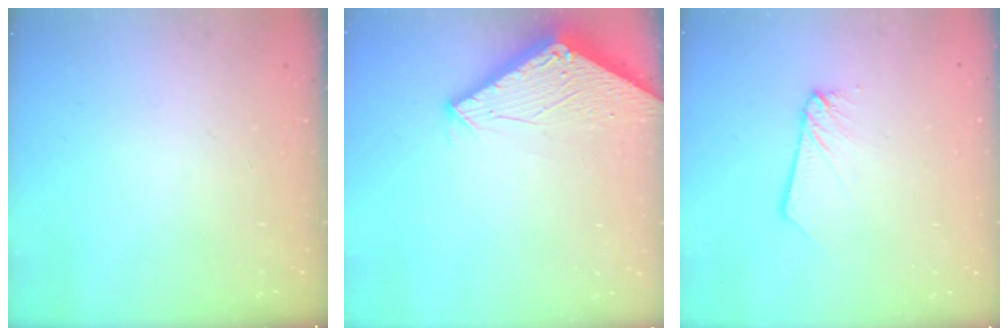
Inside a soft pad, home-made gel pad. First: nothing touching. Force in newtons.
{"total": 2.9, "press": 2.9, "slide": 0.1}
{"total": 2.7, "press": 2.7, "slide": 0.2}